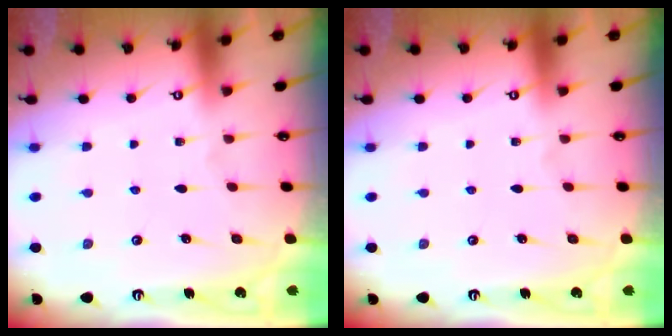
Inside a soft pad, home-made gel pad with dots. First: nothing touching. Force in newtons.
{"total": 0.0}